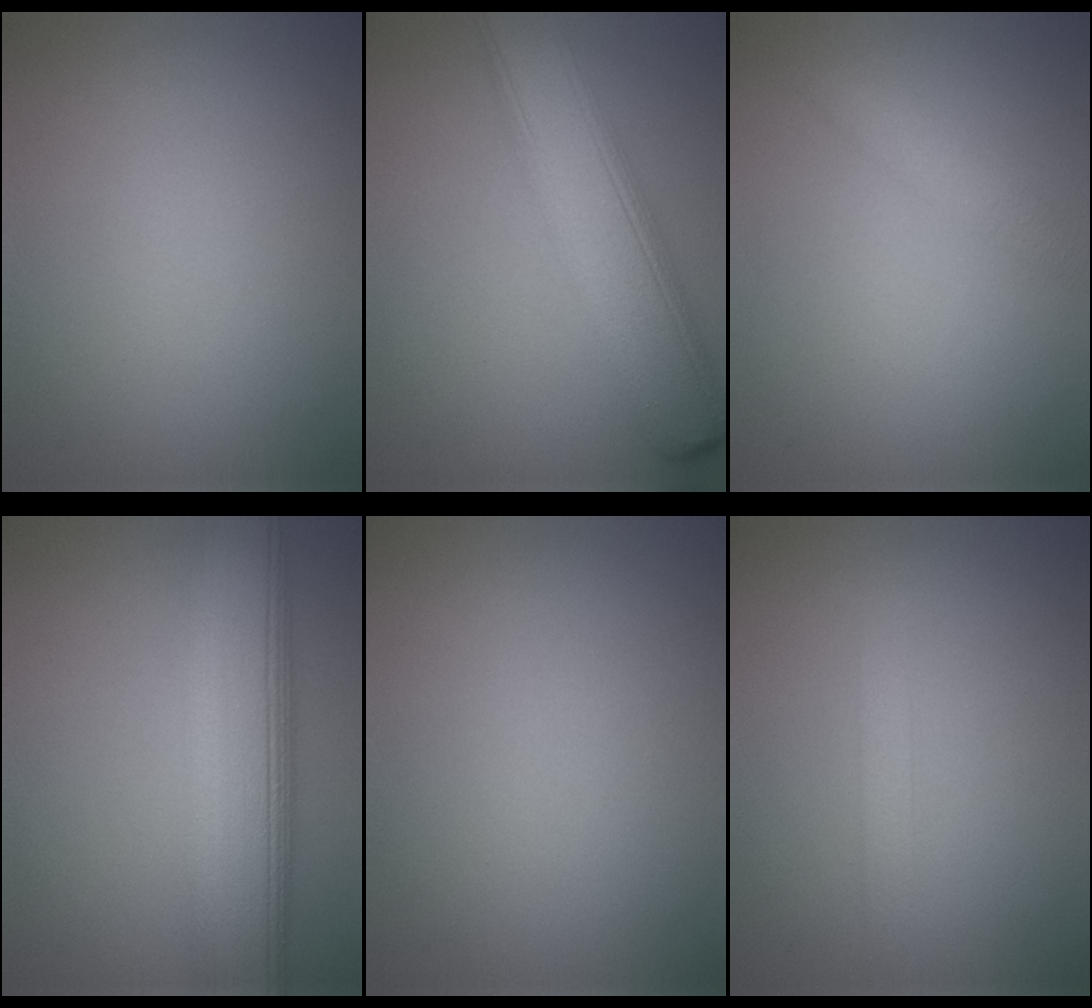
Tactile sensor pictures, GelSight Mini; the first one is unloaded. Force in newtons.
{"total": 8.7, "press": 8.7, "slide": 0.4}
{"total": 1.7, "press": 1.7, "slide": 0.1}
{"total": 10.6, "press": 10.6, "slide": 0.7}
{"total": 0.0}
{"total": 1.1, "press": 1.1, "slide": 0.0}